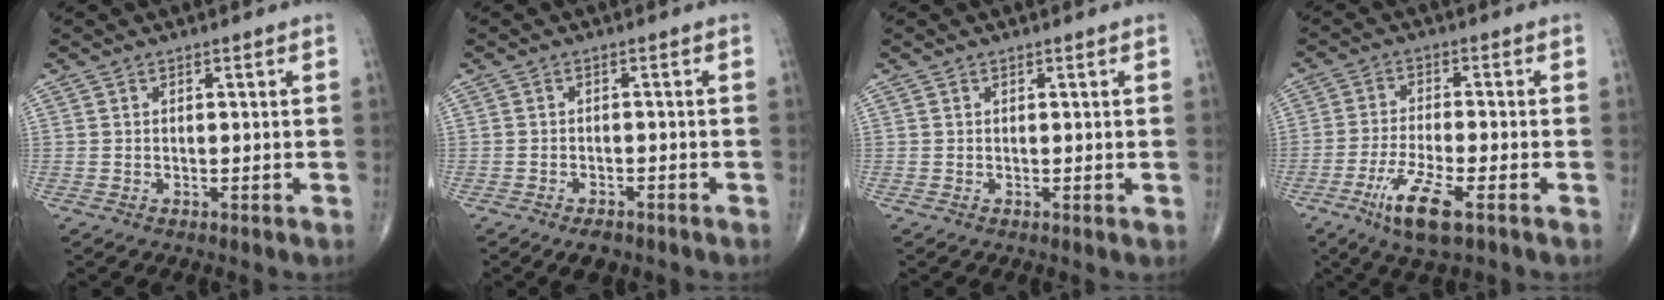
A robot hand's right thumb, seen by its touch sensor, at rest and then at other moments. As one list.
[{"total": 3.3, "force": [-2.5, 1.5, 1.5], "torque": [-0.019, 0.008, -0.035]}, {"total": 0.0}, {"total": 8.8, "force": [-4.5, 1.9, 7.3], "torque": [-0.152, 0.004, -0.080]}]